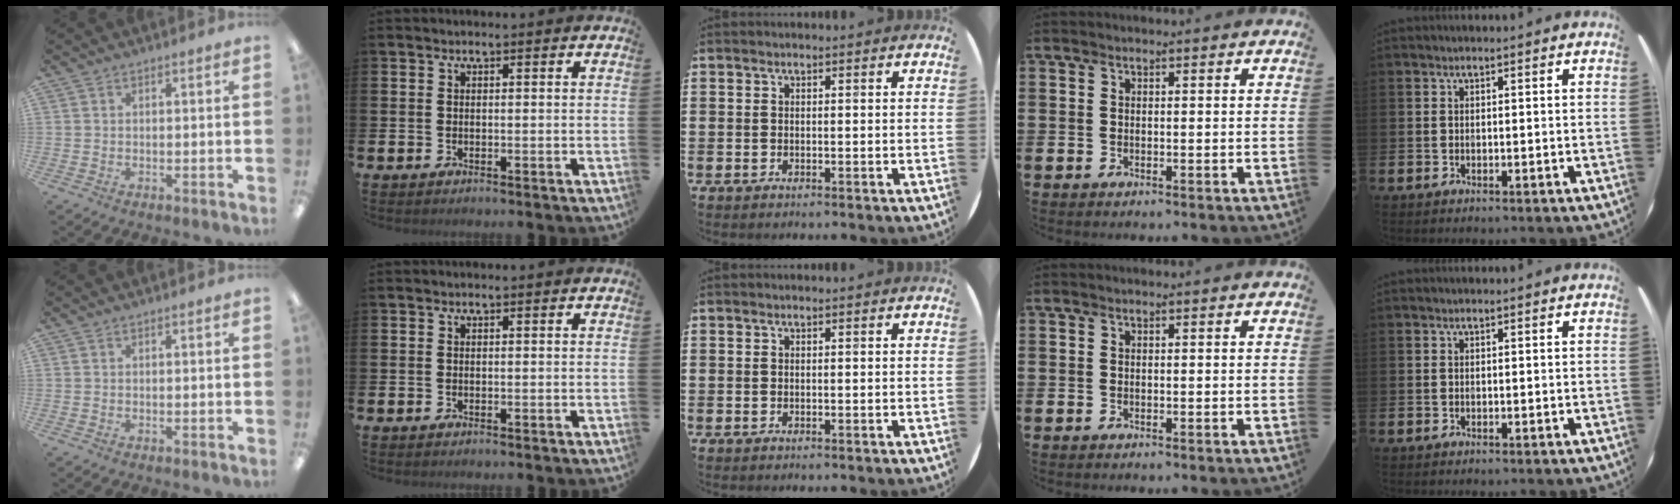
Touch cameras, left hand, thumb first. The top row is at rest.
{}